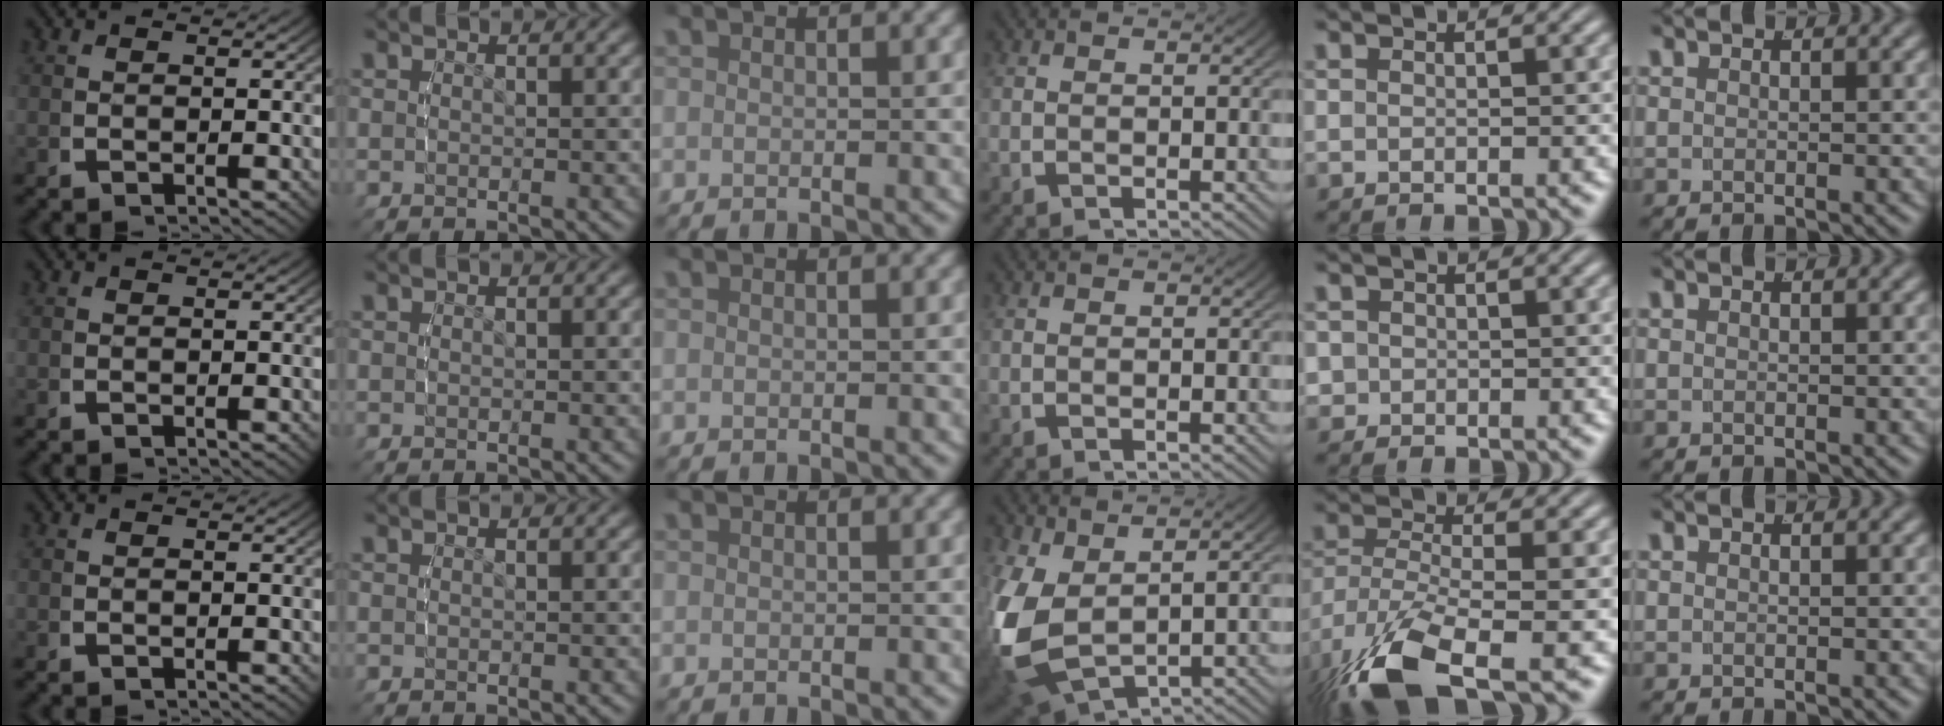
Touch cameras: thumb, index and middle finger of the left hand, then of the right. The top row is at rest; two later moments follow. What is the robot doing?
{"motion": "lift_and_place", "object": "pen"}